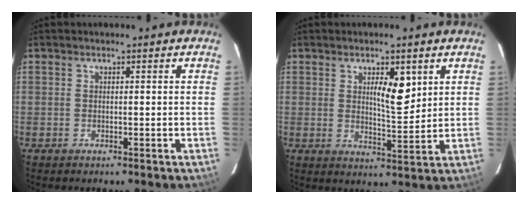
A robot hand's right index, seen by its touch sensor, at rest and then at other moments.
{"total": 5.7, "force": [2.3, 1.6, 5.0], "torque": [-0.082, -0.004, 0.042]}